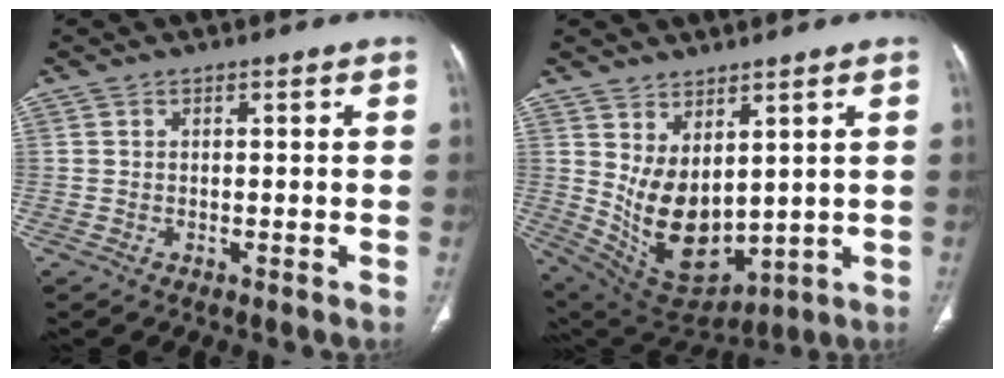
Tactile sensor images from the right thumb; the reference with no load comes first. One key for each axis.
{"total": 12.7, "fx": 2.6, "fy": 7.4, "fz": 10.0, "tx": -0.158, "ty": -0.034, "tz": 0.083}